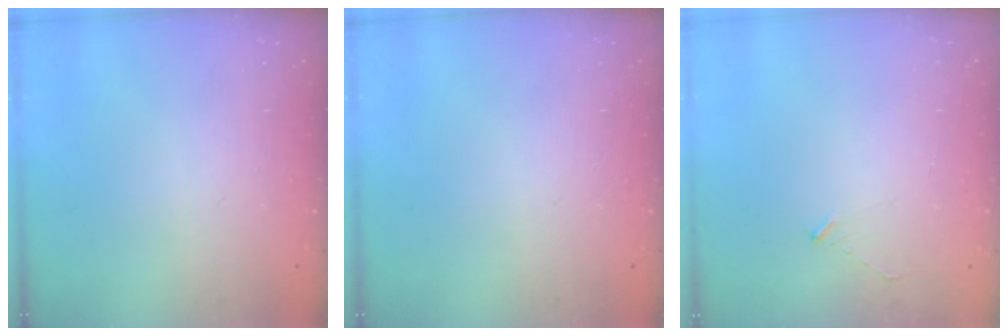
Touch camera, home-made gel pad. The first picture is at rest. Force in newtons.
{"total": 0.0}
{"total": 2.4, "press": 2.4, "slide": 0.2}